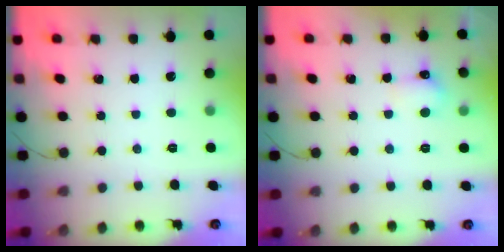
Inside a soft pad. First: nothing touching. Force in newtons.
{"total": 4.2, "press": 4.0, "slide": 1.1}